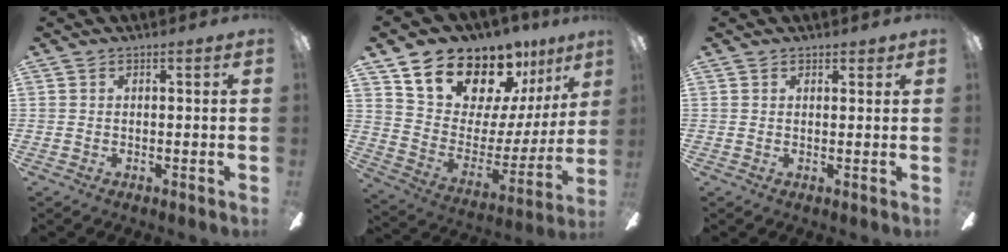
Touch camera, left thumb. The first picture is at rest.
{"total": 19.0, "force": [16.1, 8.0, 6.1], "torque": [-0.116, -0.126, 0.296]}
{"total": 1.5, "force": [1.2, 0.7, 0.4], "torque": [-0.001, -0.002, 0.021]}